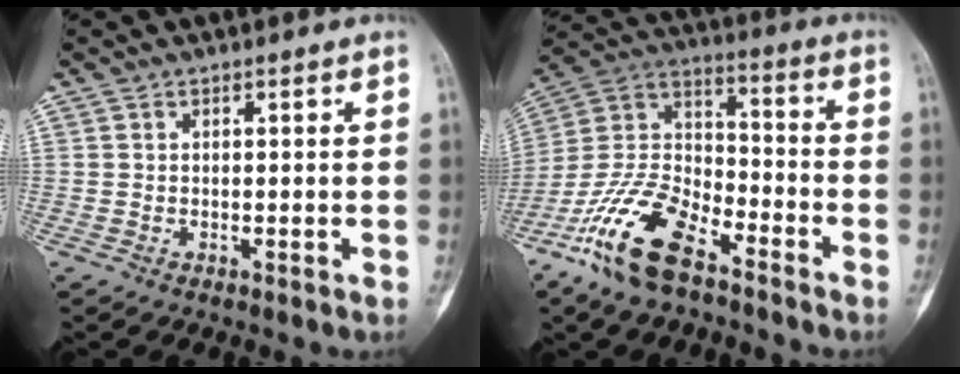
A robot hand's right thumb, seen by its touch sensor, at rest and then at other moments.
{"total": 16.9, "force": [-10.9, 7.3, 10.7], "torque": [-0.210, 0.062, -0.213]}